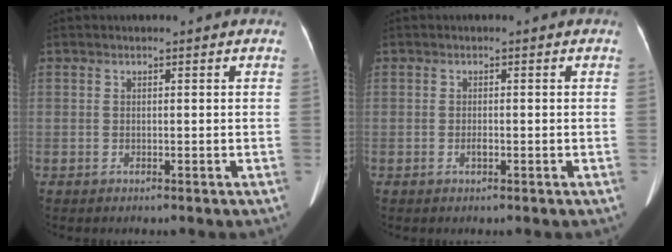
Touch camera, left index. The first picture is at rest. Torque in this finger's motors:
{"motor_torque": [0.19, 0.08, 0.06, 0.00]}